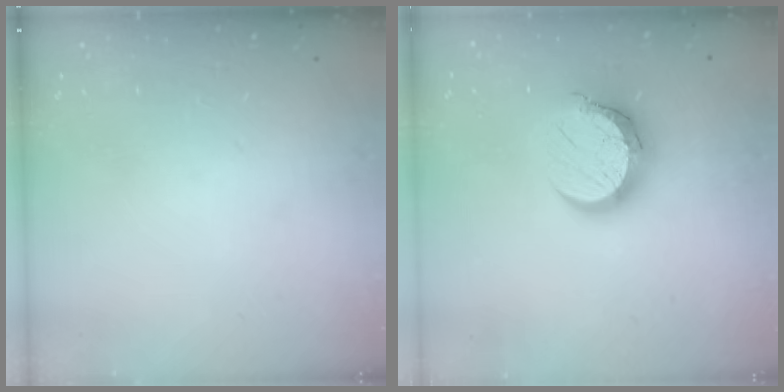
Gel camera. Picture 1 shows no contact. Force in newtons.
{"total": 12.3, "press": 12.3, "slide": 0.9}